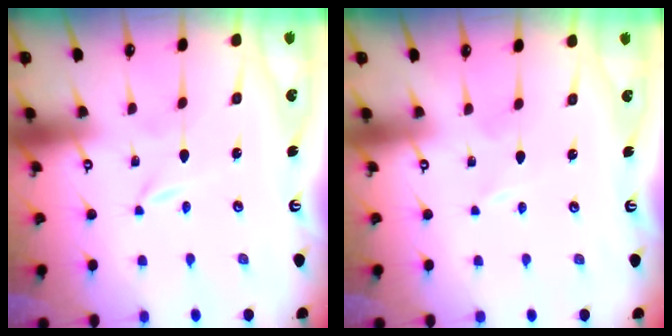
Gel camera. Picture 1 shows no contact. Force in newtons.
{"total": 0.8, "press": 0.8, "slide": 0.2}